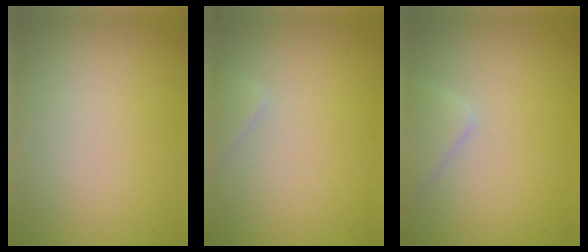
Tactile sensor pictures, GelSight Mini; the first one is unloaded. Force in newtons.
{"total": 1.1, "press": 1.1, "slide": 0.1}
{"total": 2.1, "press": 2.1, "slide": 0.2}